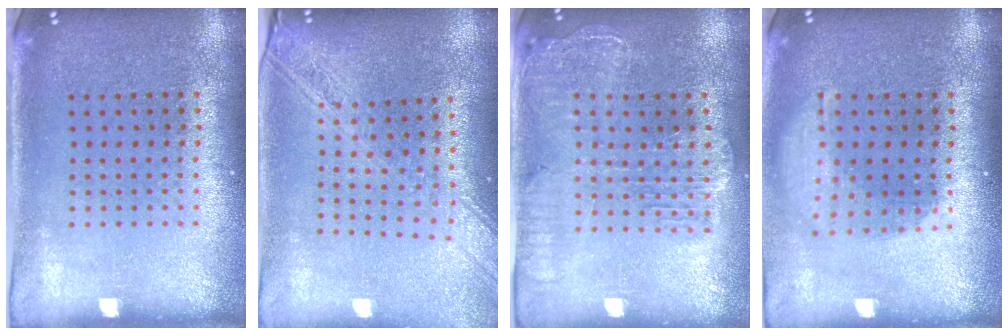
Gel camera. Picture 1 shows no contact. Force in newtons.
{"total": 2.1, "press": 1.8, "slide": 1.1}
{"total": 2.1, "press": 1.9, "slide": 0.9}
{"total": 1.6, "press": 1.2, "slide": 1.0}